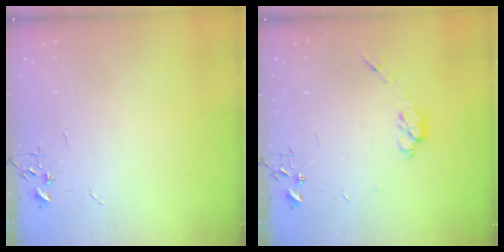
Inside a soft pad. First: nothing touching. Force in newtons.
{"total": 6.3, "press": 6.3, "slide": 0.2}